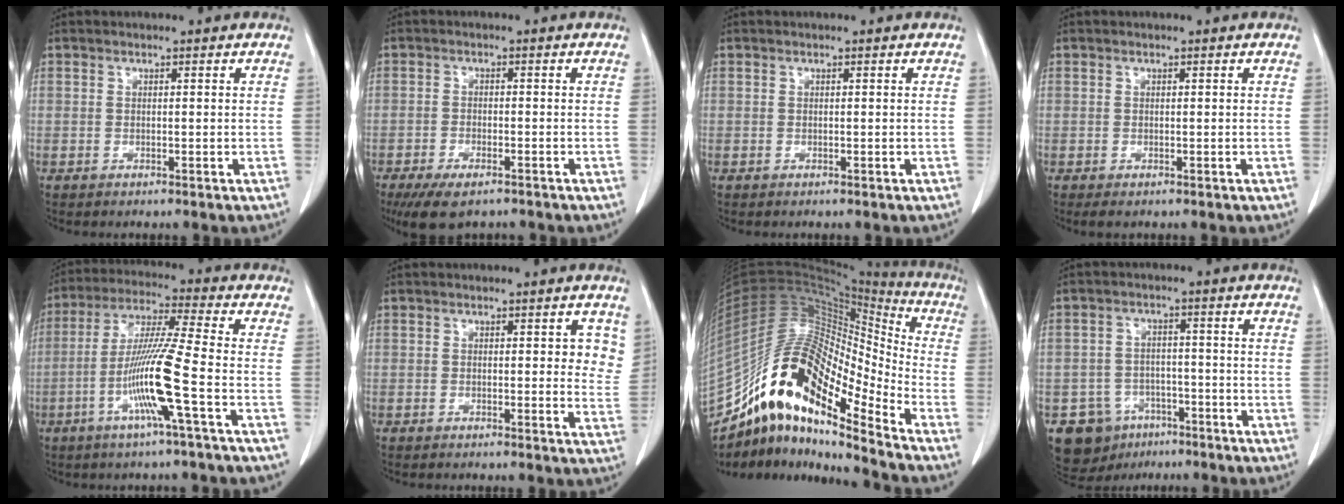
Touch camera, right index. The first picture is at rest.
{"total": 7.1, "force": [-5.2, 2.5, 4.1], "torque": [-0.067, -0.011, -0.081]}
{"total": 0.0}
{"total": 0.8, "force": [-0.4, 0.5, 0.5], "torque": [-0.008, -0.001, -0.003]}
{"total": 11.7, "force": [-3.9, -1.4, 10.9], "torque": [-0.216, -0.008, -0.081]}
{"total": 4.2, "force": [1.7, 1.8, 3.4], "torque": [-0.024, -0.007, 0.012]}
{"total": 22.1, "force": [-15.3, 4.9, 15.1], "torque": [-0.306, 0.027, -0.274]}
{"total": 8.5, "force": [-4.6, 7.1, 1.5], "torque": [-0.032, 0.014, -0.058]}